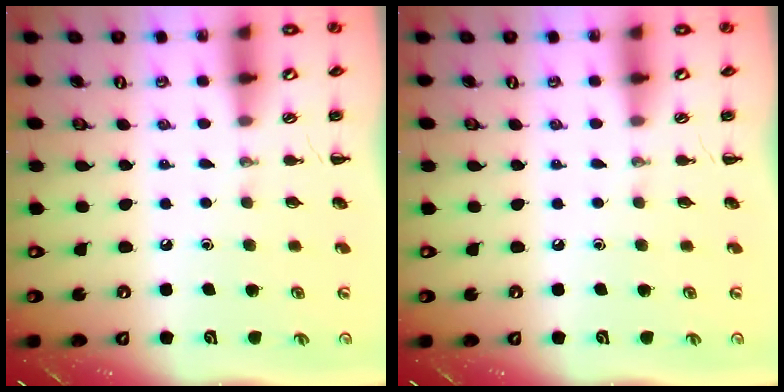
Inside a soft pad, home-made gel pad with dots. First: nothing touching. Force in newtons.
{"total": 0.0}